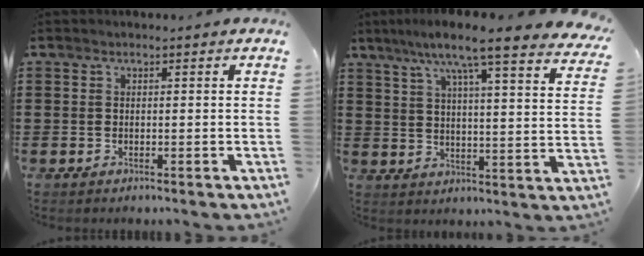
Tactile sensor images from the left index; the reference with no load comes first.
{"total": 9.2, "force": [7.2, 0.1, 5.6], "torque": [-0.129, -0.037, 0.114]}